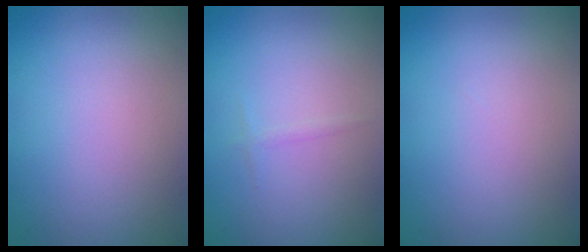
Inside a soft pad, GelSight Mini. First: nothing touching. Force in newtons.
{"total": 0.5, "press": 0.5, "slide": 0.1}
{"total": 0.0}